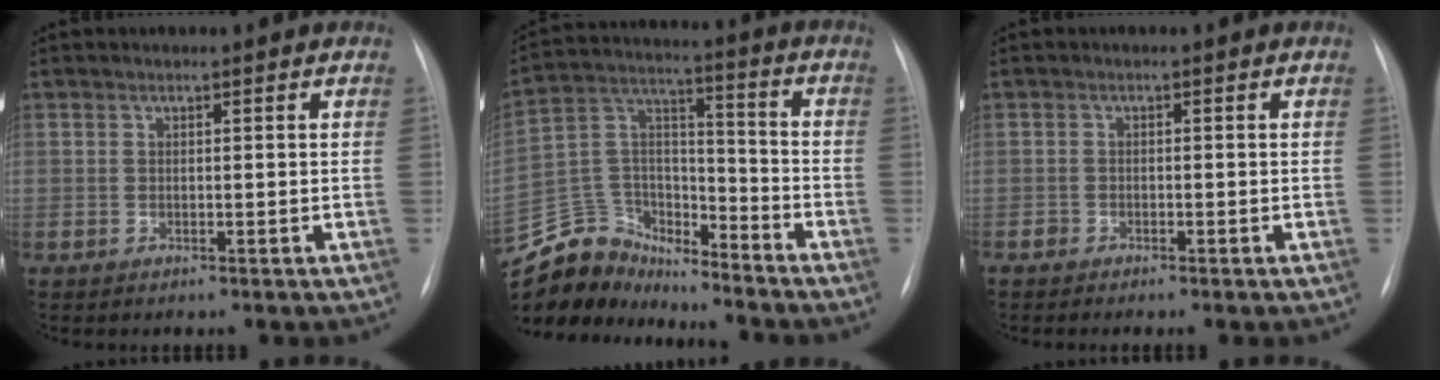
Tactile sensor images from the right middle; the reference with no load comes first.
{"total": 13.9, "force": [-13.1, 4.7, 0.8], "torque": [-0.022, 0.066, -0.238]}
{"total": 0.8, "force": [-0.8, 0.1, 0.2], "torque": [-0.006, 0.000, -0.016]}